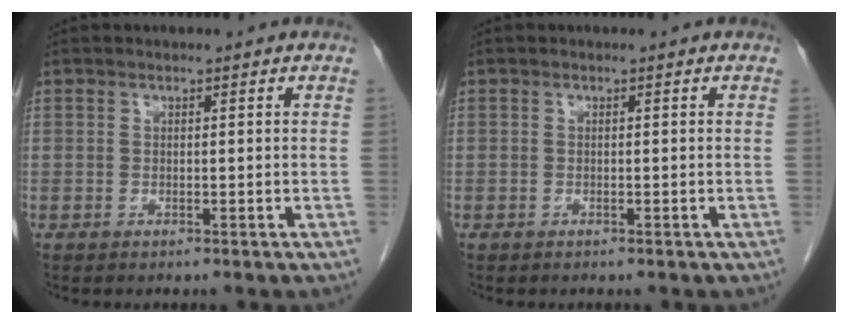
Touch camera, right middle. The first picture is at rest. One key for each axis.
{"total": 0.0}